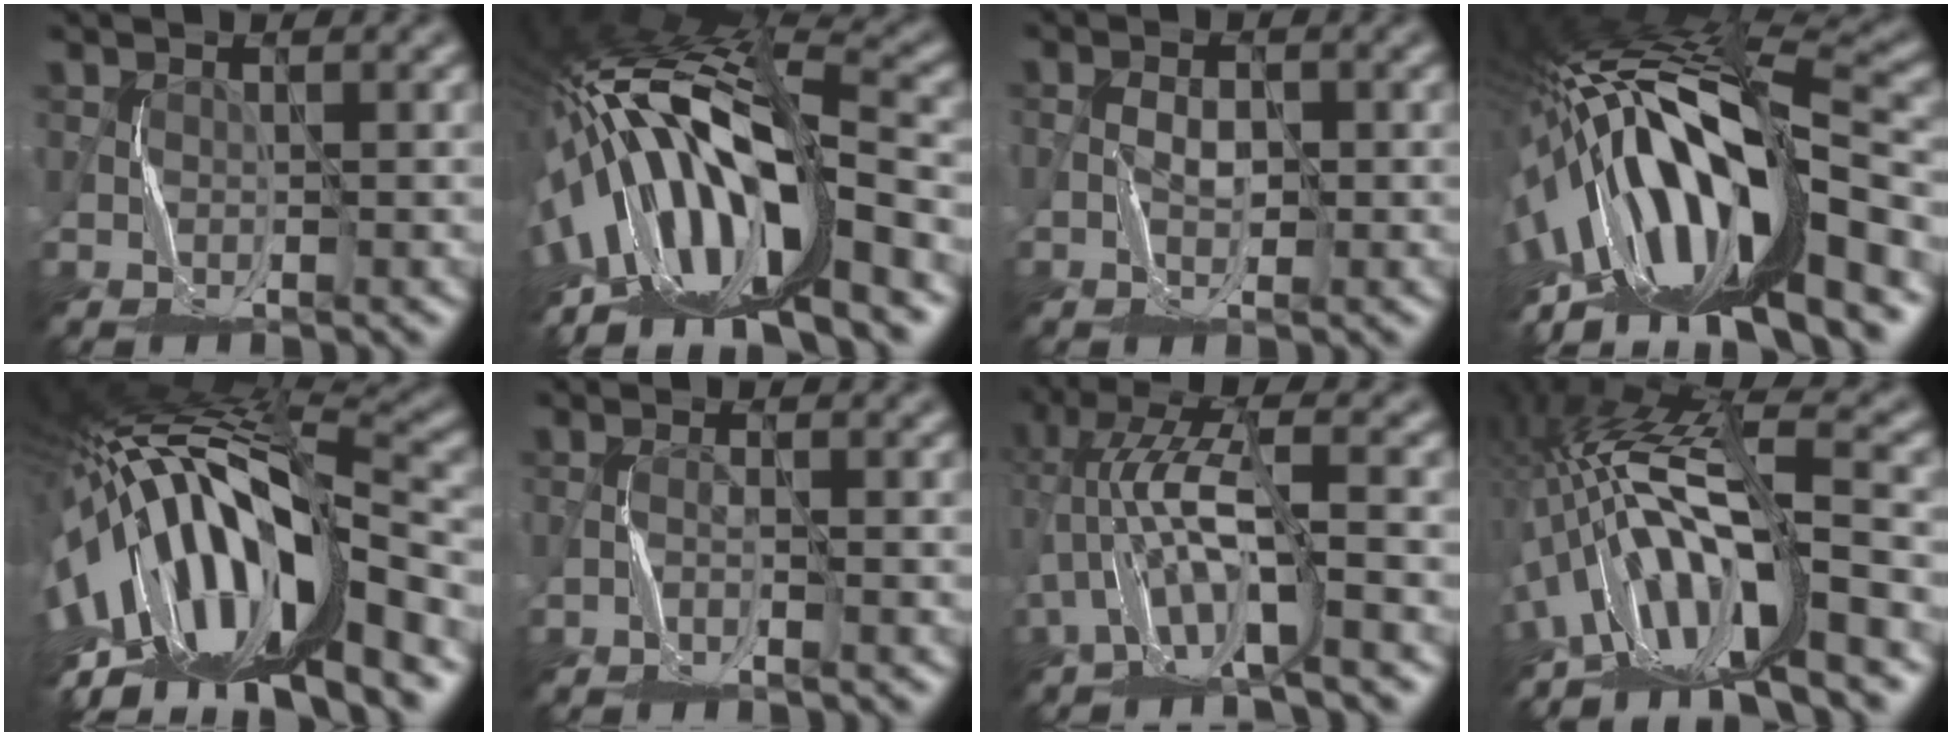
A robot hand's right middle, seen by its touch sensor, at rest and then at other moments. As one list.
[{"total": 15.2, "force": [-5.0, 5.9, 13.1], "torque": [-0.221, 0.025, -0.088]}, {"total": 1.9, "force": [-0.4, 0.9, 1.6], "torque": [-0.032, 0.005, -0.012]}, {"total": 16.8, "force": [-4.4, 5.7, 15.2], "torque": [-0.265, 0.038, -0.082]}, {"total": 18.0, "force": [-3.9, 7.3, 16.0], "torque": [-0.295, 0.011, -0.065]}, {"total": 1.1, "force": [-0.7, 0.1, 0.9], "torque": [-0.018, 0.005, -0.018]}, {"total": 8.6, "force": [-1.6, 2.9, 8.0], "torque": [-0.164, 0.024, -0.043]}, {"total": 13.6, "force": [-5.8, 3.7, 11.8], "torque": [-0.213, 0.022, -0.101]}]